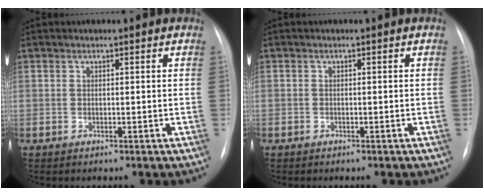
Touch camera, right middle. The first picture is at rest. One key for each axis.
{"total": 0.5, "fx": -0.3, "fy": 0.4, "fz": 0.0, "tx": -0.006, "ty": 0.003, "tz": -0.006}